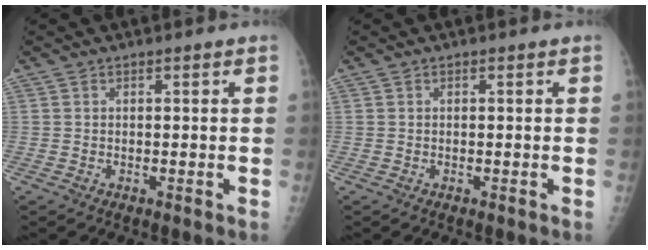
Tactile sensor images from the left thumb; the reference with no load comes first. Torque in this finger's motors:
{"motor_torque": [0.03, 0.03, 0.02, -0.02, 0.00]}